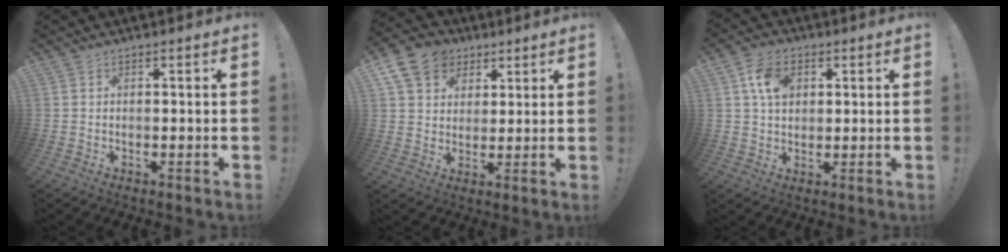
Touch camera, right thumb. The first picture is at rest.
{"total": 12.0, "force": [5.8, 9.5, 4.6], "torque": [-0.071, -0.027, 0.118]}
{"total": 8.8, "force": [3.0, 6.6, 5.0], "torque": [-0.078, 0.004, 0.059]}